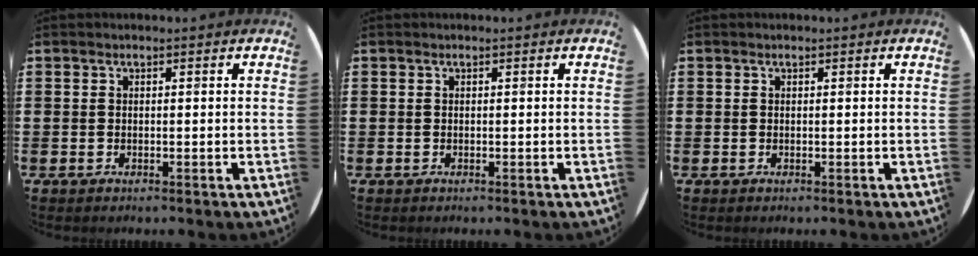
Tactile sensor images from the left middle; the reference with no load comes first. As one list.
[{"total": 0.0}, {"total": 0.0}]